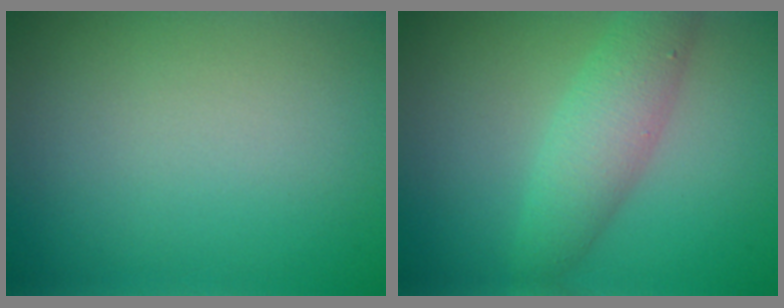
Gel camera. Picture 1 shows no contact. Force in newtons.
{"total": 4.1, "press": 4.1, "slide": 0.1}